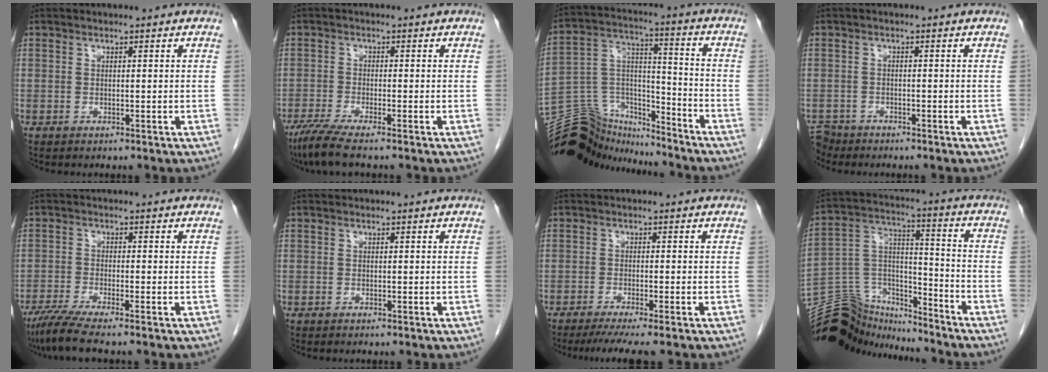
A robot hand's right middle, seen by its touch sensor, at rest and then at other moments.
{"total": 5.1, "force": [-3.9, -0.2, 3.3], "torque": [-0.061, -0.015, -0.075]}
{"total": 15.6, "force": [-14.9, 4.2, 1.4], "torque": [-0.037, 0.063, -0.256]}
{"total": 2.5, "force": [-2.3, 0.7, -0.4], "torque": [0.003, -0.006, -0.042]}
{"total": 5.4, "force": [-4.3, -0.6, 3.2], "torque": [-0.057, -0.018, -0.082]}
{"total": 0.0}
{"total": 6.3, "force": [-5.0, 0.4, 3.7], "torque": [-0.048, -0.013, -0.077]}
{"total": 14.5, "force": [-14.0, 3.6, 0.8], "torque": [-0.023, 0.062, -0.245]}